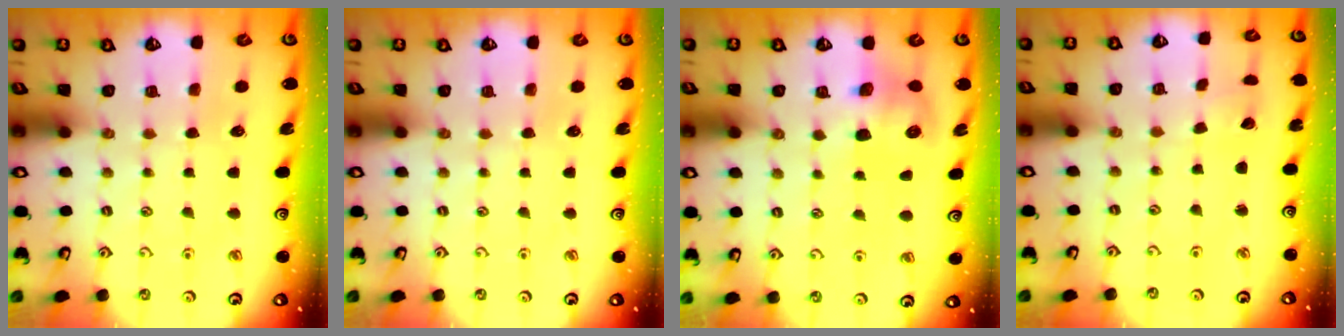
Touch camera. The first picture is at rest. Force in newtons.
{"total": 0.0}
{"total": 8.8, "press": 8.7, "slide": 0.9}
{"total": 1.6, "press": 1.6, "slide": 0.0}